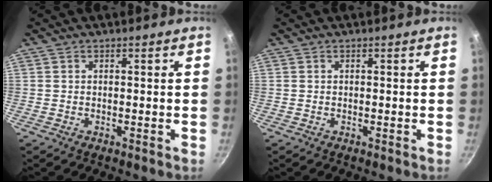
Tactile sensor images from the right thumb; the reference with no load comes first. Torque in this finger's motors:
{"motor_torque": [-0.04, 0.04, 0.04, 0.02, 0.02]}